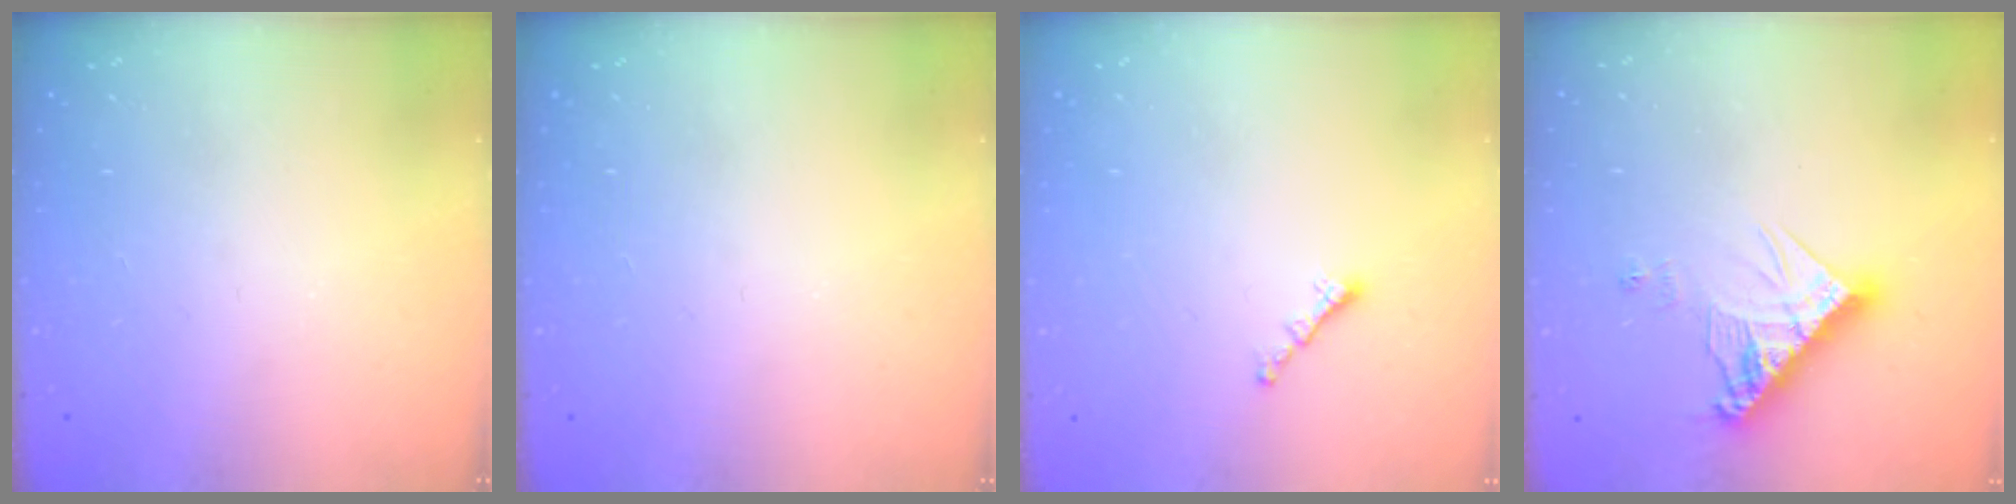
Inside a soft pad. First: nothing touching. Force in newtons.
{"total": 0.0}
{"total": 0.8, "press": 0.7, "slide": 0.4}
{"total": 12.1, "press": 12.0, "slide": 0.9}